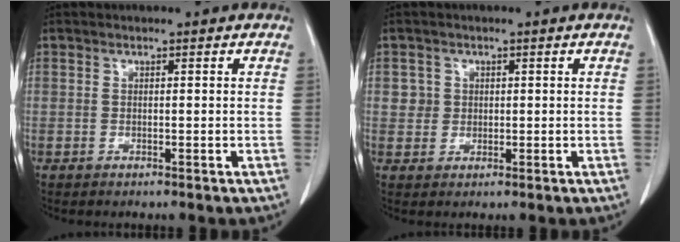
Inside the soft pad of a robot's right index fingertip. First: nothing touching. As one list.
[{"total": 2.2, "force": [0.5, 2.1, 0.0], "torque": [0.010, 0.002, 0.005]}]